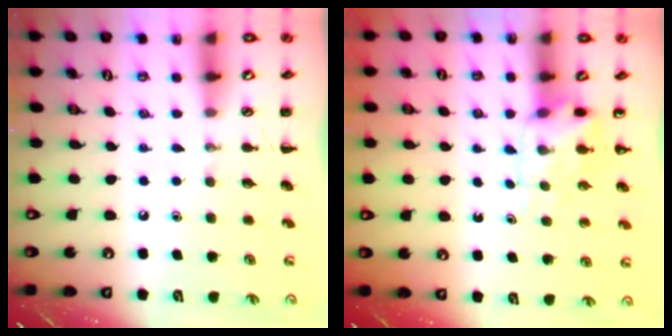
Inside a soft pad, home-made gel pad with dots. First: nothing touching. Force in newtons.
{"total": 5.2, "press": 5.1, "slide": 1.1}